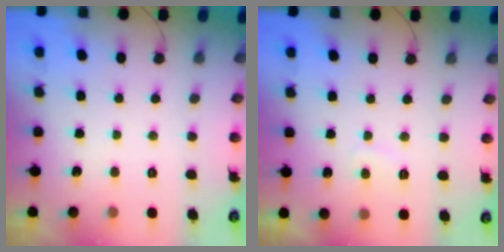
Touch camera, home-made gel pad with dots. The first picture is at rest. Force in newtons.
{"total": 2.6, "press": 2.5, "slide": 0.7}